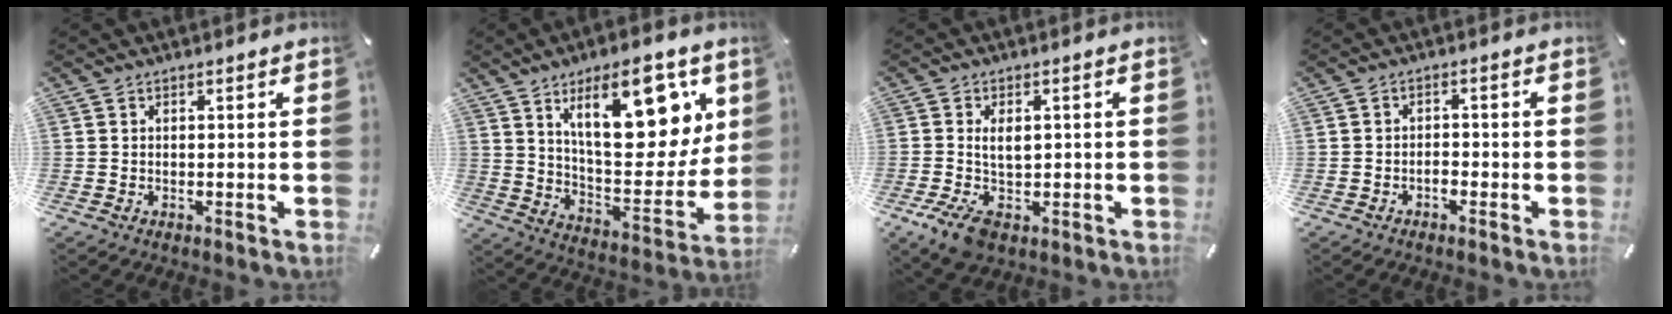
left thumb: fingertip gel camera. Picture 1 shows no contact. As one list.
[{"total": 21.6, "force": [10.8, 9.2, 16.3], "torque": [-0.225, -0.054, 0.170]}, {"total": 8.0, "force": [-0.4, 5.6, 5.7], "torque": [-0.097, -0.001, -0.008]}, {"total": 1.7, "force": [-1.0, 1.1, 0.8], "torque": [-0.018, 0.007, -0.022]}]